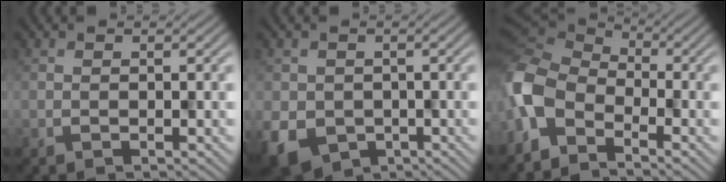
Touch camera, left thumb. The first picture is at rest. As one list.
[{"total": 6.6, "force": [-2.1, 5.5, 2.9], "torque": [-0.072, -0.035, -0.026]}, {"total": 8.7, "force": [-4.8, 4.6, 5.7], "torque": [-0.148, -0.007, -0.114]}]